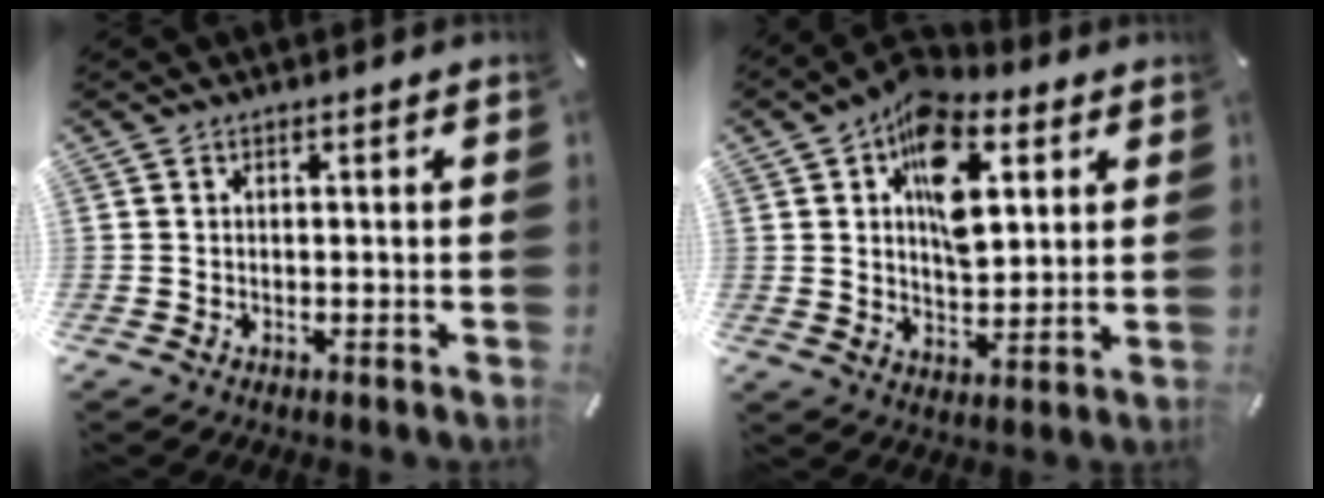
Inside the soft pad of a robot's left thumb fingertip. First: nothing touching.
{"total": 14.7, "force": [5.2, 9.0, 10.4], "torque": [-0.150, -0.010, 0.091]}